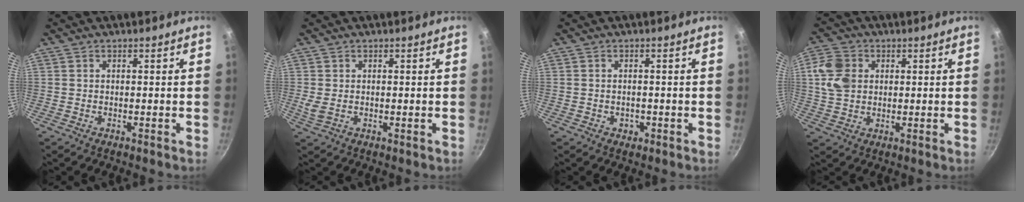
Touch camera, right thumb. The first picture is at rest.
{"total": 2.4, "force": [0.3, 1.5, 1.9], "torque": [-0.036, -0.003, 0.012]}
{"total": 1.6, "force": [-0.5, 1.3, 0.7], "torque": [-0.009, 0.003, -0.003]}
{"total": 8.0, "force": [1.6, 6.3, 4.7], "torque": [-0.079, 0.002, 0.022]}